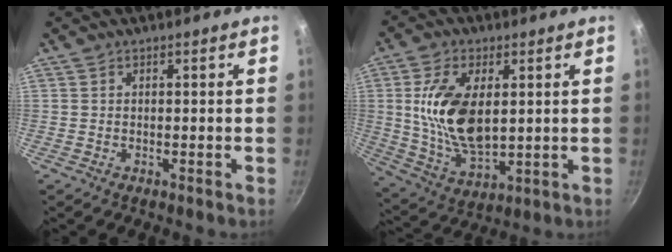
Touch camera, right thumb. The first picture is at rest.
{"total": 15.2, "force": [2.5, 8.1, 12.6], "torque": [-0.230, -0.014, 0.055]}